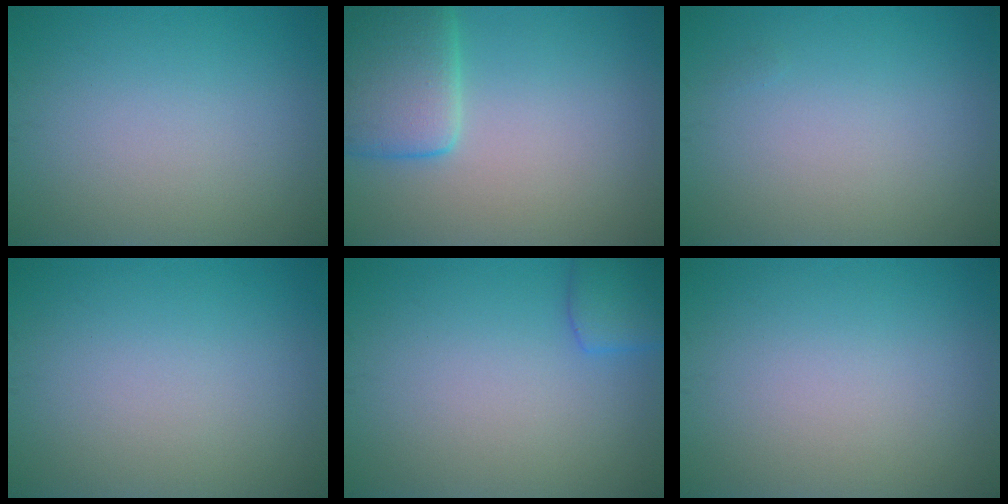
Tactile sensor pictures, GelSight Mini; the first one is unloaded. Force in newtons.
{"total": 5.5, "press": 5.5, "slide": 0.5}
{"total": 0.0}
{"total": 0.0}
{"total": 2.7, "press": 2.7, "slide": 0.1}
{"total": 0.0}